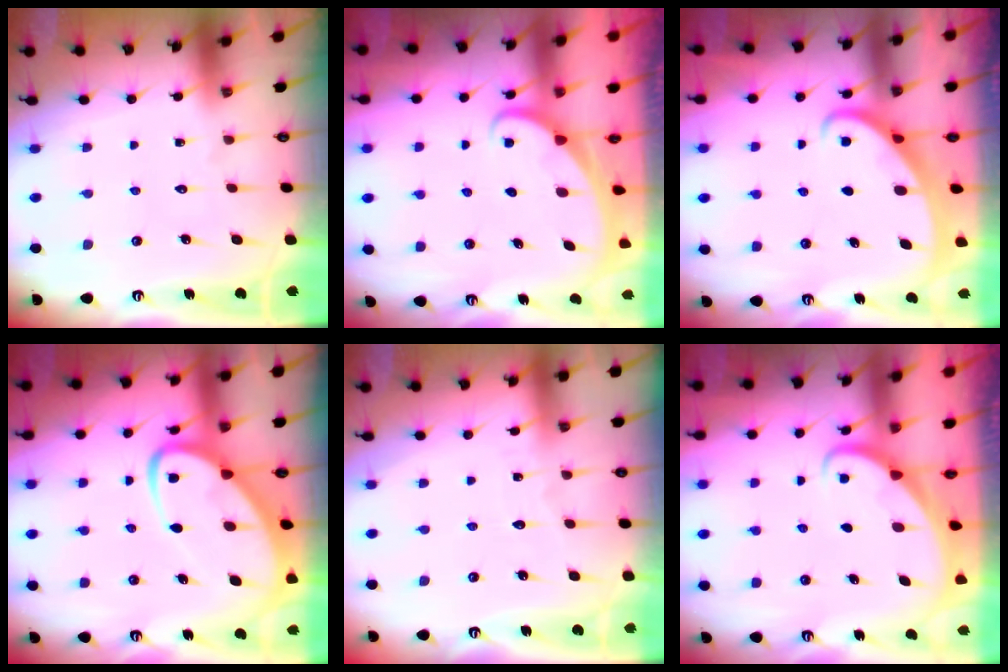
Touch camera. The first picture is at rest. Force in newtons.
{"total": 1.8, "press": 1.8, "slide": 0.1}
{"total": 2.3, "press": 2.3, "slide": 0.2}
{"total": 10.0, "press": 9.9, "slide": 0.9}
{"total": 2.2, "press": 2.2, "slide": 0.2}
{"total": 2.1, "press": 2.1, "slide": 0.2}